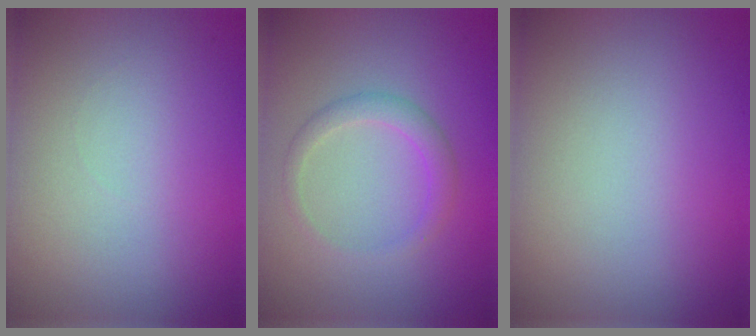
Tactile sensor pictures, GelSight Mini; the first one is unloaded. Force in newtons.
{"total": 2.0, "press": 2.0, "slide": 0.1}
{"total": 0.0}